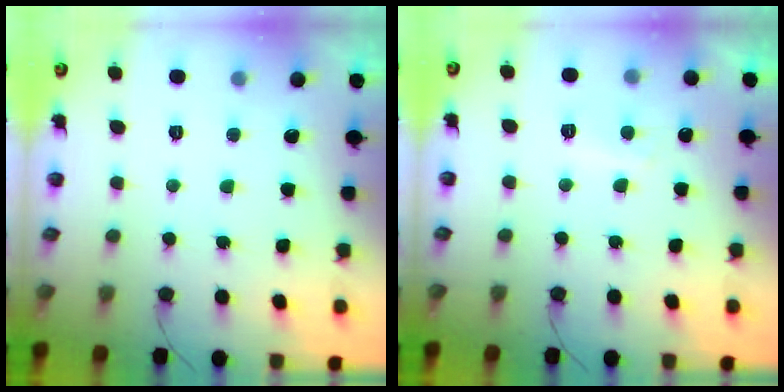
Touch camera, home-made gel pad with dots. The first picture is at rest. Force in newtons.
{"total": 2.8, "press": 2.7, "slide": 0.6}